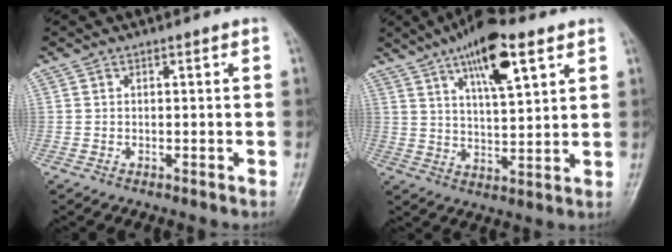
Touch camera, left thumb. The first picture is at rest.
{"total": 13.5, "force": [7.4, 4.2, 10.5], "torque": [-0.156, -0.025, 0.122]}